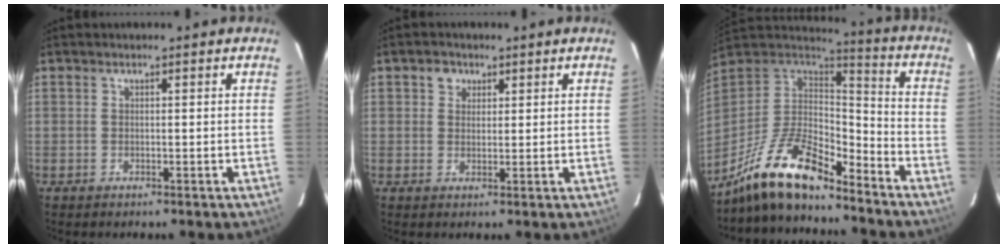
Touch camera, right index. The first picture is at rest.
{"total": 2.7, "force": [1.2, 2.3, 0.4], "torque": [-0.001, 0.010, 0.019]}
{"total": 19.0, "force": [-14.7, 5.7, 10.7], "torque": [-0.228, -0.018, -0.273]}